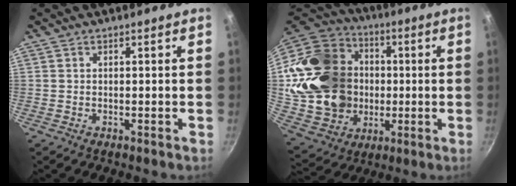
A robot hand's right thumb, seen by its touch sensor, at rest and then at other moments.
{"total": 28.0, "force": [0.6, 23.1, 15.8], "torque": [-0.280, 0.040, 0.034]}